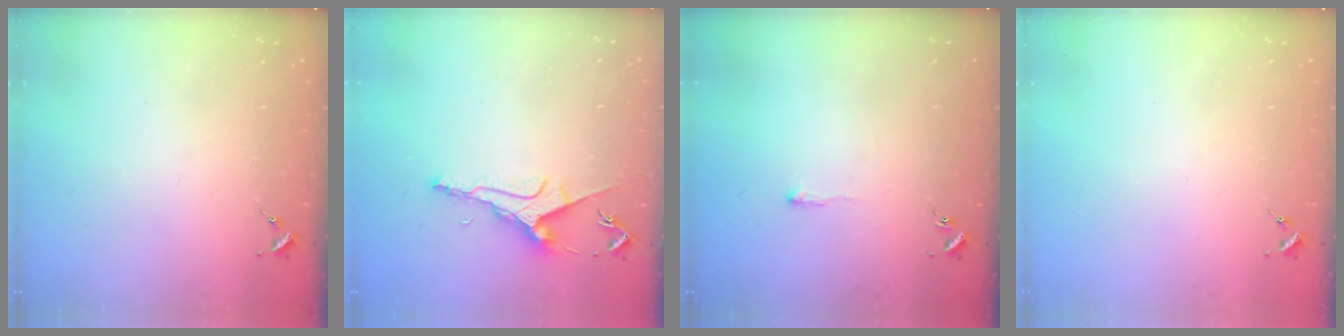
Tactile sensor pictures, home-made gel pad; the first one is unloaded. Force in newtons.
{"total": 9.5, "press": 9.4, "slide": 1.1}
{"total": 2.1, "press": 2.1, "slide": 0.4}
{"total": 0.0}